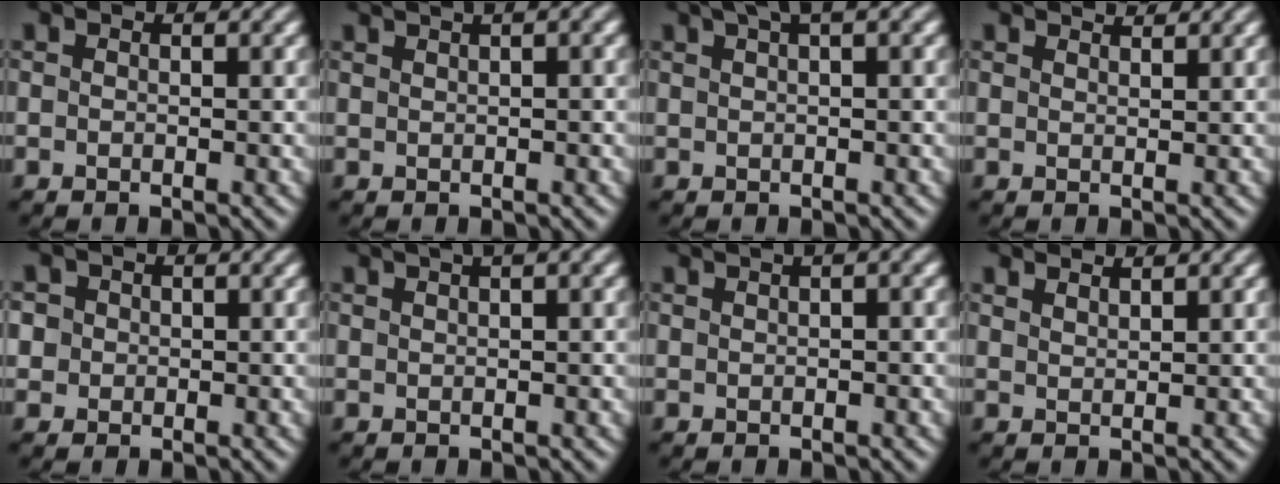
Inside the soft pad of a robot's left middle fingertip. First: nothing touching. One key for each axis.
{"total": 4.3, "fx": 2.8, "fy": 1.5, "fz": 2.8, "tx": -0.047, "ty": 0.029, "tz": 0.039}
{"total": 2.6, "fx": 1.8, "fy": 0.1, "fz": 1.8, "tx": -0.038, "ty": 0.012, "tz": 0.034}
{"total": 2.0, "fx": 2.0, "fy": 0.0, "fz": 0.4, "tx": -0.011, "ty": 0.004, "tz": 0.020}
{"total": 2.3, "fx": 0.5, "fy": 2.2, "fz": 0.5, "tx": -0.006, "ty": 0.010, "tz": 0.006}
{"total": 3.7, "fx": 2.6, "fy": 0.9, "fz": 2.4, "tx": -0.041, "ty": 0.020, "tz": 0.033}
{"total": 4.9, "fx": 2.8, "fy": 1.9, "fz": 3.5, "tx": -0.048, "ty": 0.028, "tz": 0.037}
{"total": 2.7, "fx": 2.5, "fy": 0.3, "fz": 0.9, "tx": -0.018, "ty": 0.018, "tz": 0.028}